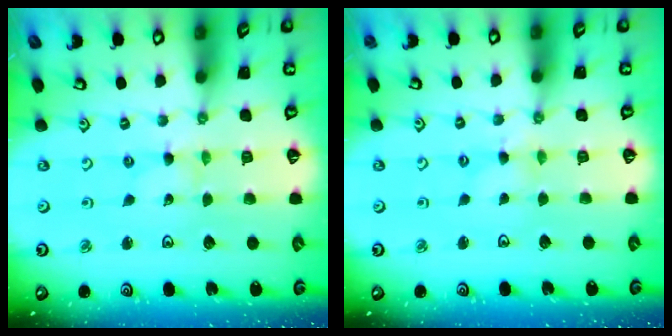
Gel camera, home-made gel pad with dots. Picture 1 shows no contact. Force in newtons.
{"total": 0.7, "press": 0.6, "slide": 0.2}